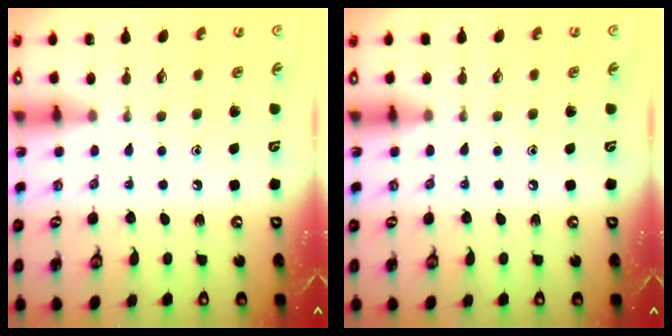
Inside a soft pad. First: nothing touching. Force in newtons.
{"total": 3.3, "press": 3.2, "slide": 0.5}